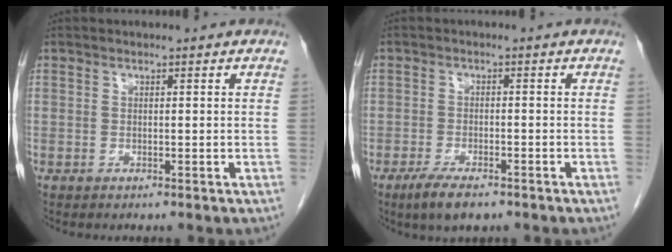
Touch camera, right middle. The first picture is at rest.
{"total": 4.9, "force": [-3.4, 1.5, 3.2], "torque": [-0.062, -0.007, -0.057]}